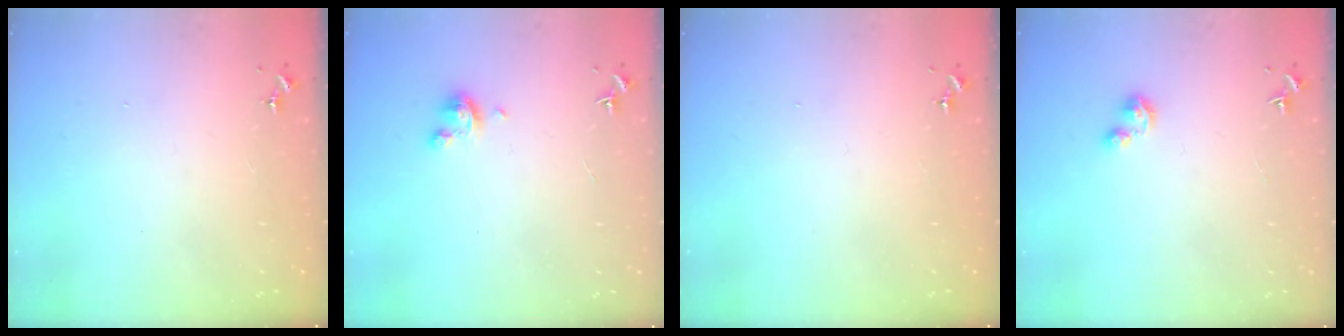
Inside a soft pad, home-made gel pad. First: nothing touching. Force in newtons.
{"total": 3.8, "press": 3.7, "slide": 0.3}
{"total": 0.0}
{"total": 2.2, "press": 2.2, "slide": 0.2}